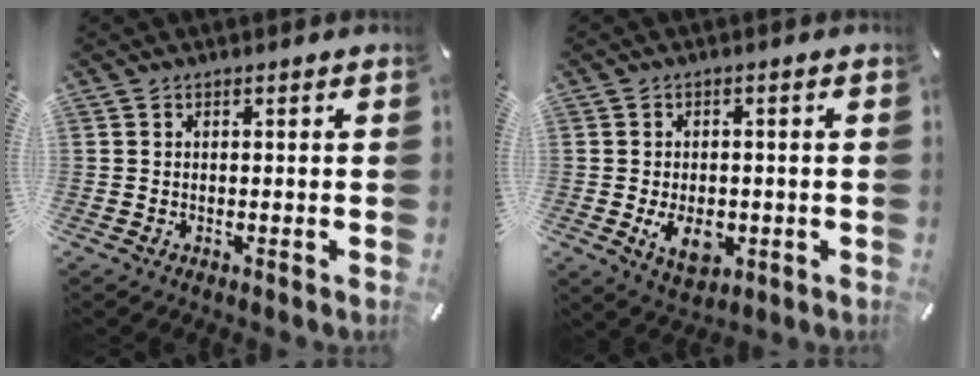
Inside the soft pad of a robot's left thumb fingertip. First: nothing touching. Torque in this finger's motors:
{"motor_torque": [0.49, 2.08, 0.27, 0.23, 0.23]}